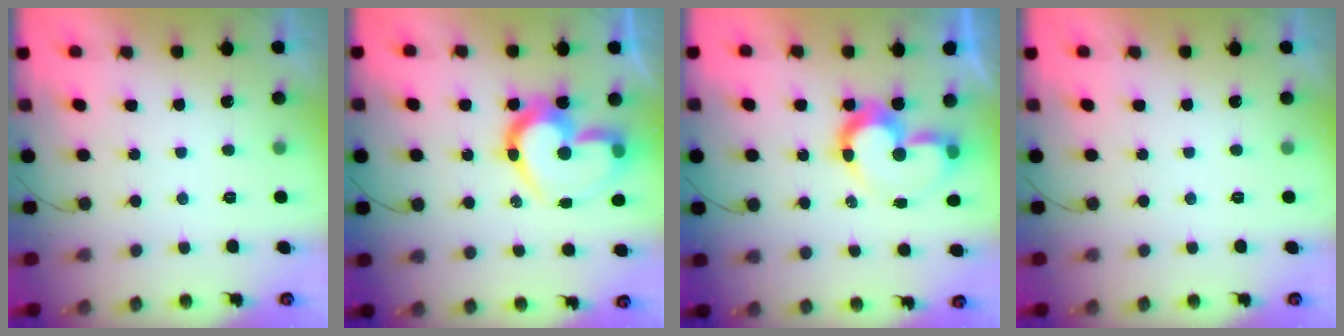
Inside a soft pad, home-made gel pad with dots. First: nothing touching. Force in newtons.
{"total": 18.6, "press": 18.6, "slide": 1.6}
{"total": 10.1, "press": 9.8, "slide": 2.4}
{"total": 0.0}